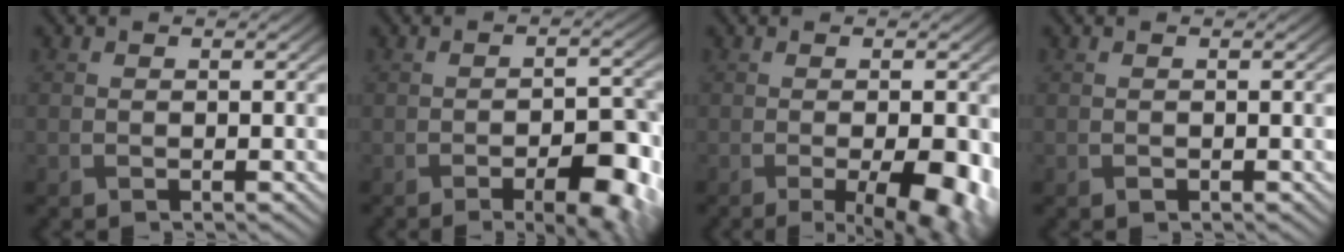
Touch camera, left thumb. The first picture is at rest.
{"total": 6.6, "force": [-3.2, 1.9, 5.5], "torque": [-0.078, -0.004, -0.037]}
{"total": 6.0, "force": [-1.9, 1.3, 5.6], "torque": [-0.083, -0.005, -0.016]}
{"total": 0.0}